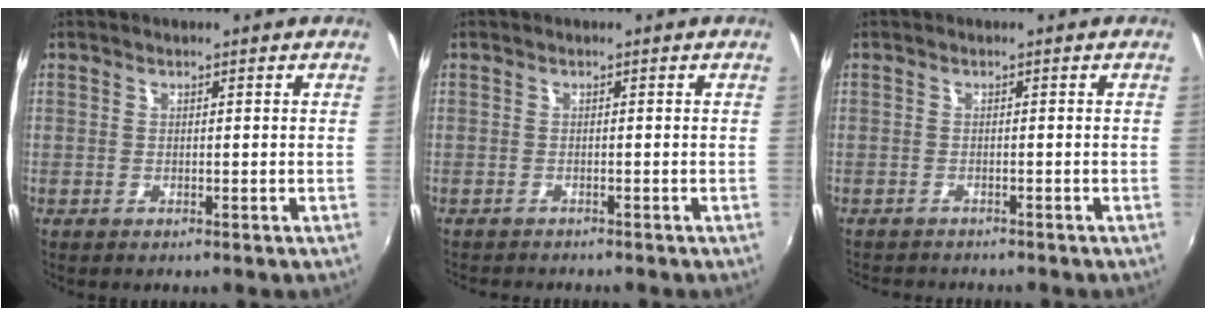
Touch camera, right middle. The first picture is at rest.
{"total": 2.4, "force": [-2.3, 0.3, 0.7], "torque": [-0.022, -0.014, -0.037]}
{"total": 3.5, "force": [-3.3, 0.5, 1.0], "torque": [-0.029, -0.015, -0.052]}